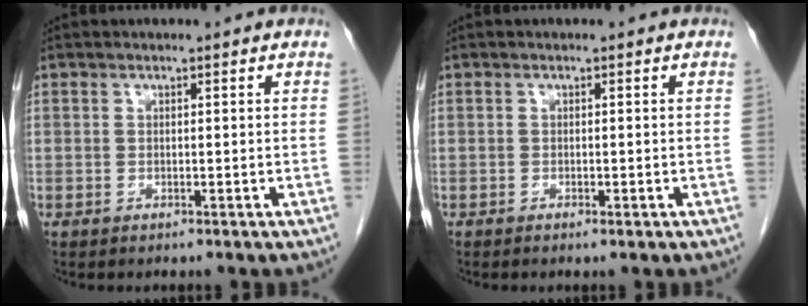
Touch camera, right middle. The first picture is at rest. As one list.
[{"total": 0.6, "force": [-0.4, 0.1, 0.5], "torque": [-0.010, -0.001, -0.004]}]